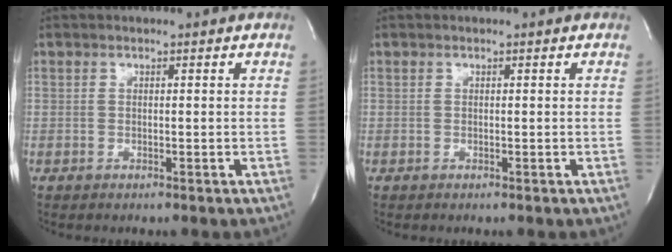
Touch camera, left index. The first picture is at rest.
{"total": 0.0}